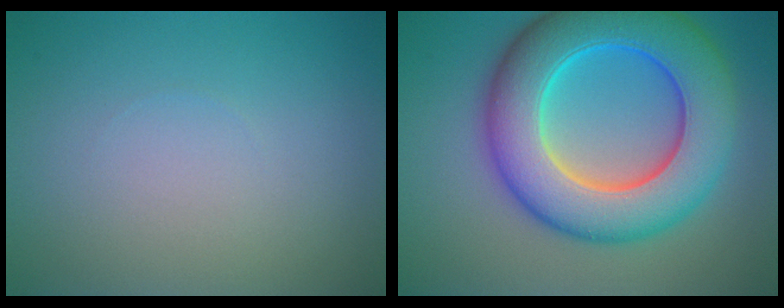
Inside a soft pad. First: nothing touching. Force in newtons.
{"total": 11.9, "press": 11.9, "slide": 0.0}